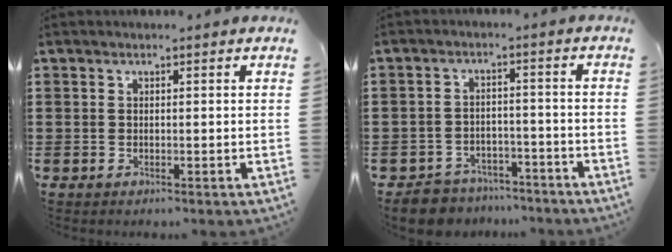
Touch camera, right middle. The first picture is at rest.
{"total": 4.9, "force": [-4.7, 1.2, 0.1], "torque": [-0.019, 0.007, -0.101]}